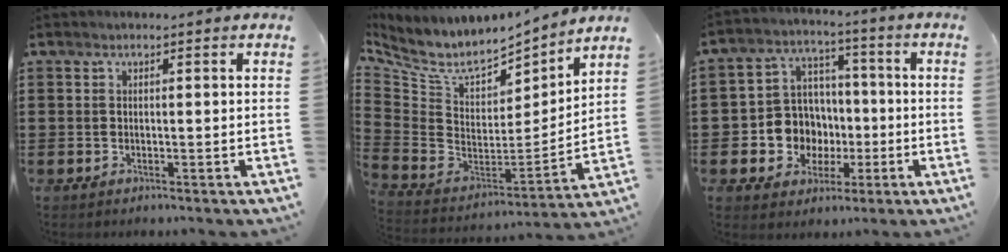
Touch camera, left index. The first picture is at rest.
{"total": 6.5, "force": [5.3, 2.8, 2.7], "torque": [-0.087, -0.047, 0.090]}
{"total": 9.1, "force": [-1.0, 8.6, 2.6], "torque": [-0.097, 0.009, -0.011]}